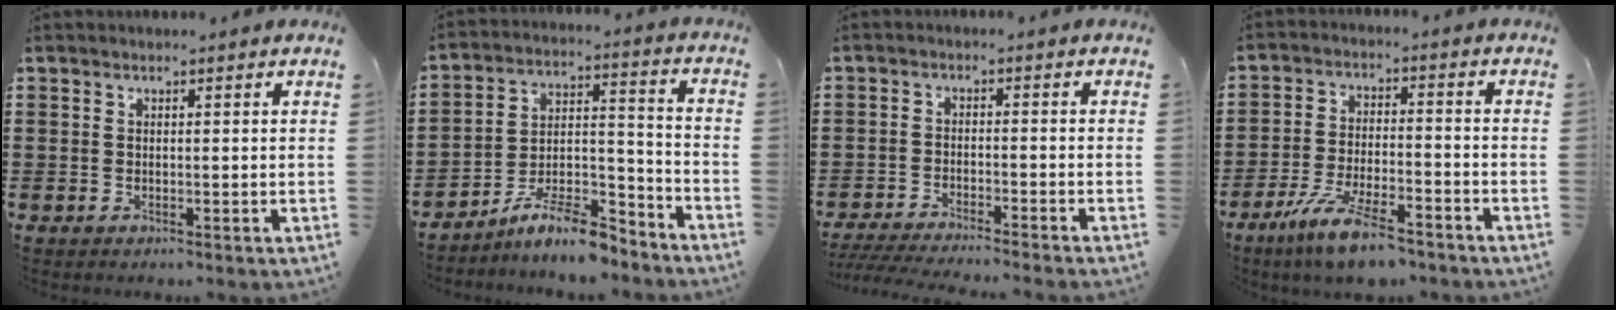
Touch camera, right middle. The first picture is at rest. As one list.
[{"total": 9.7, "force": [-8.5, 1.5, 4.5], "torque": [-0.068, 0.027, -0.159]}, {"total": 3.6, "force": [-3.5, -0.4, 1.0], "torque": [-0.022, -0.008, -0.072]}, {"total": 8.4, "force": [-6.4, 1.3, 5.2], "torque": [-0.118, -0.006, -0.125]}]